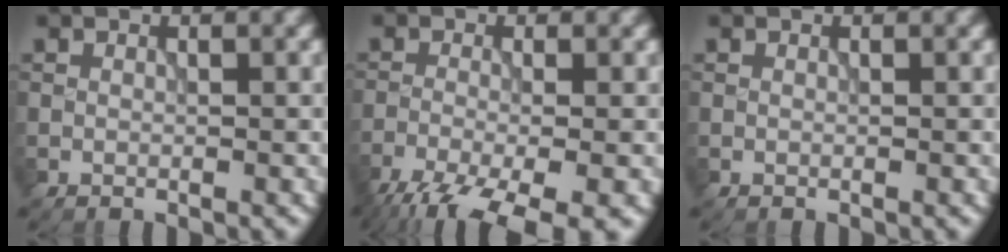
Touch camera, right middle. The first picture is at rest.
{"total": 9.1, "force": [-6.2, 2.7, 6.0], "torque": [-0.114, -0.041, -0.102]}
{"total": 0.0}